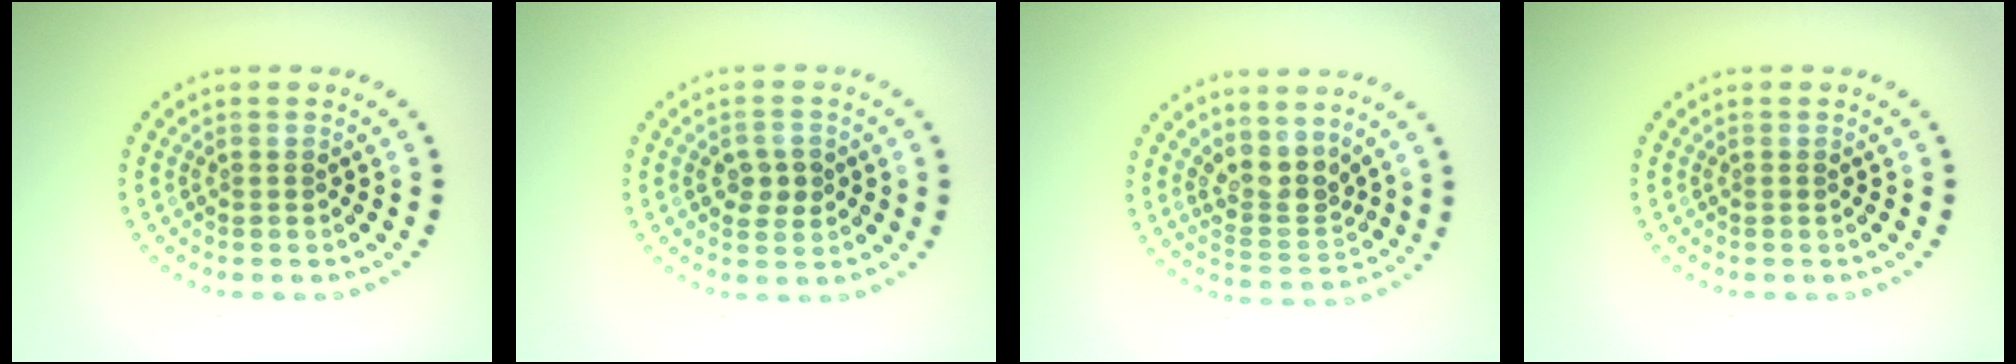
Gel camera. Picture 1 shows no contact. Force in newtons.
{"total": 2.2, "press": 2.2, "slide": 0.2}
{"total": 3.2, "press": 2.5, "slide": 2.0}
{"total": 0.0}